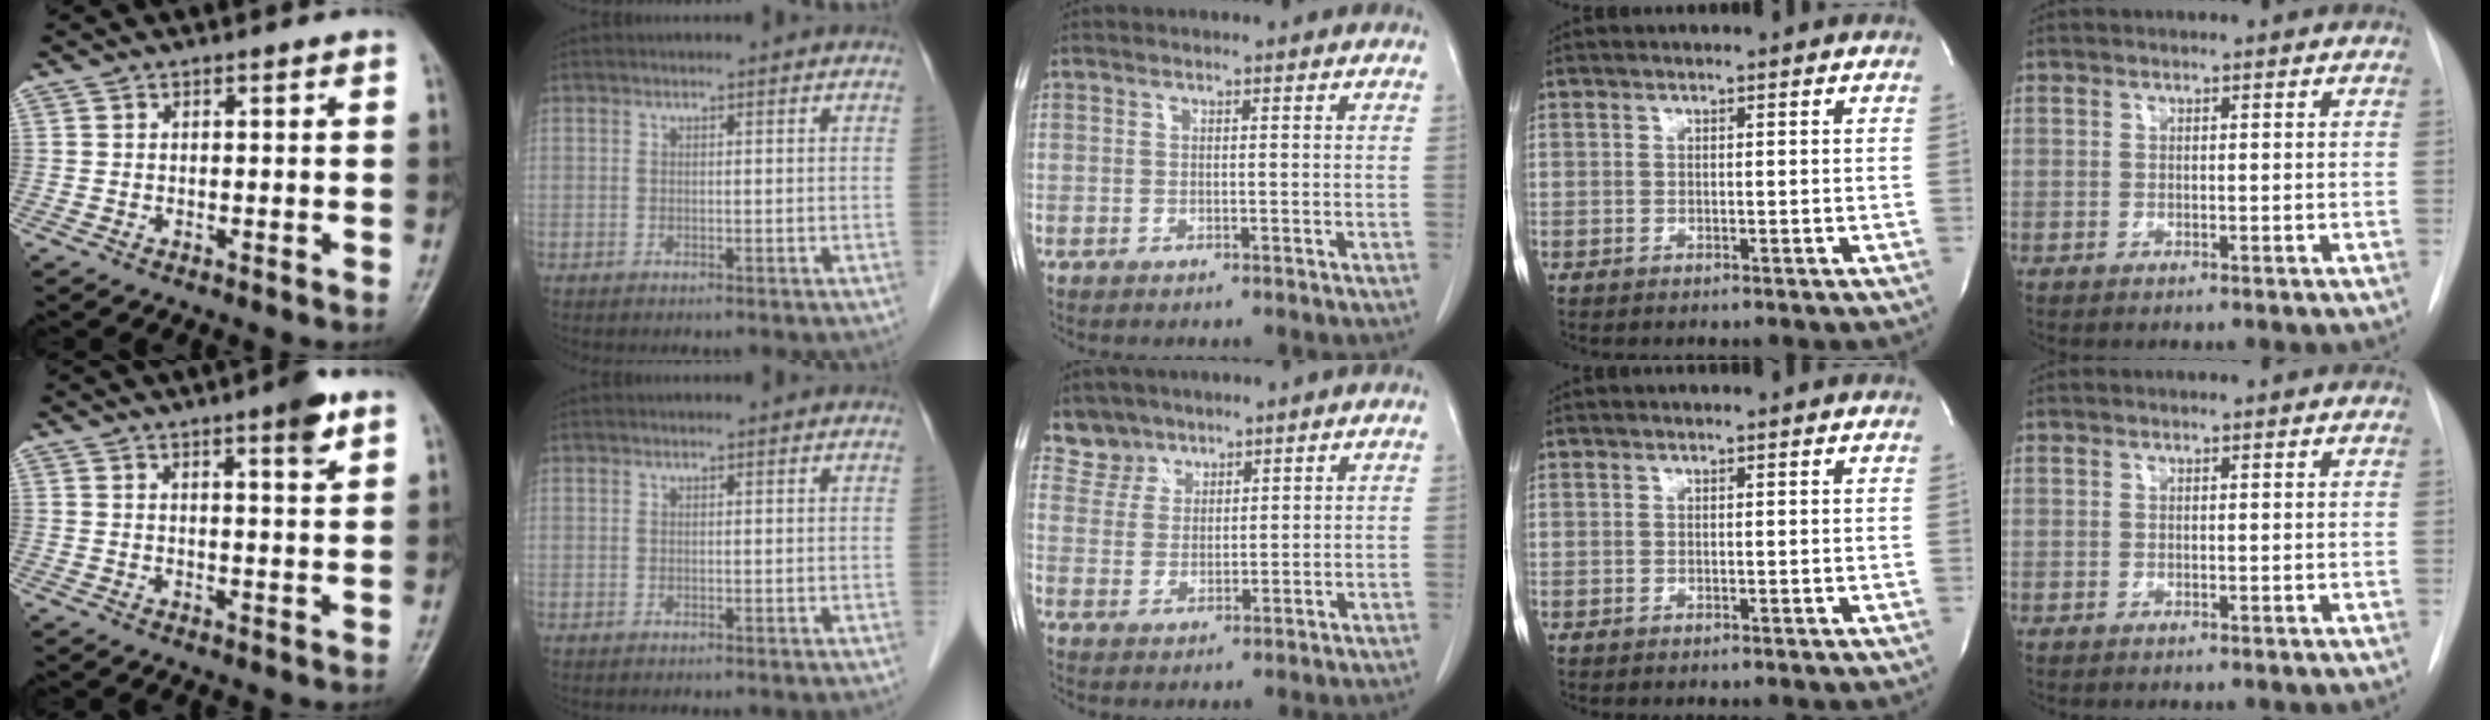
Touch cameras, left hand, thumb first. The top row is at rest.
{"thumb": {"total": 5.1, "force": [3.1, 0.7, 4.0], "torque": [-0.052, -0.017, 0.041]}, "middle": {"total": 4.1, "force": [3.4, 2.2, -0.6], "torque": [0.021, 0.001, 0.064]}}